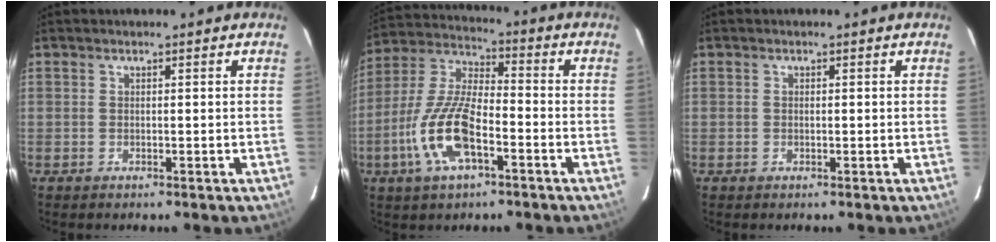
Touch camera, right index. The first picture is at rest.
{"total": 14.5, "force": [-5.7, 5.3, 12.2], "torque": [-0.264, -0.004, -0.113]}
{"total": 0.6, "force": [-0.1, 0.5, 0.3], "torque": [-0.006, 0.002, -0.002]}